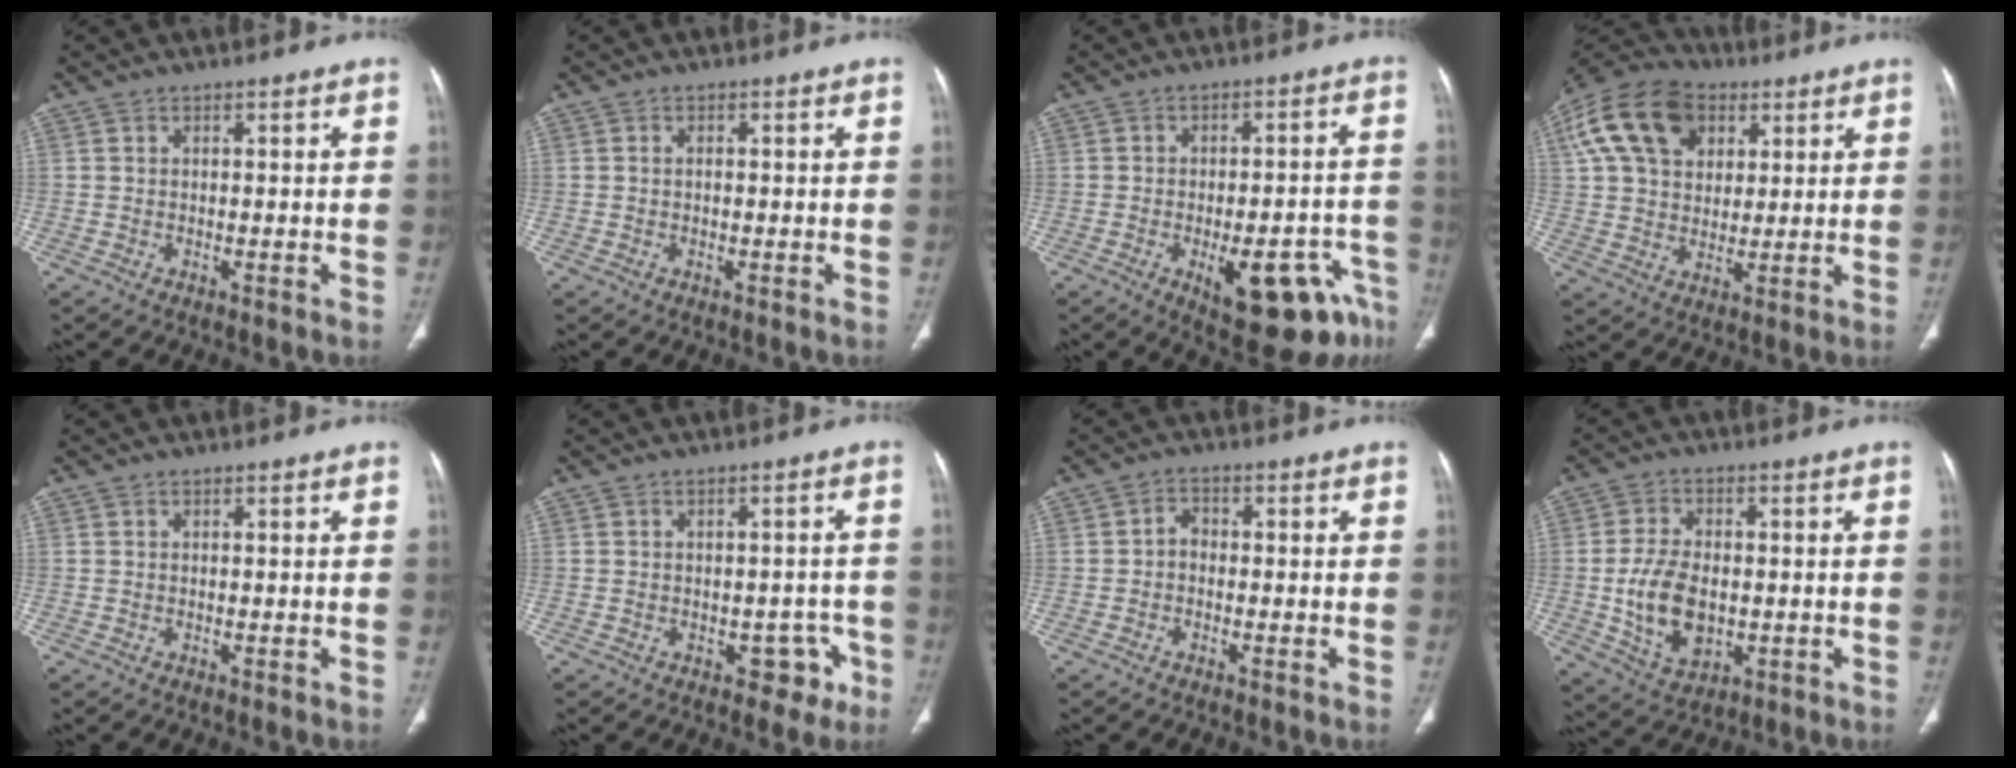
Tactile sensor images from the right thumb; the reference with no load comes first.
{"total": 0.6, "force": [0.0, 0.4, 0.5], "torque": [-0.010, 0.004, 0.000]}
{"total": 15.7, "force": [-8.1, 6.2, 11.9], "torque": [-0.089, 0.047, -0.095]}
{"total": 17.5, "force": [6.6, 12.4, 10.5], "torque": [-0.189, 0.005, 0.110]}
{"total": 0.0}
{"total": 5.0, "force": [-2.4, 3.4, 2.7], "torque": [-0.001, 0.023, -0.025]}
{"total": 2.3, "force": [-0.7, 1.7, 1.4], "torque": [-0.015, 0.013, -0.020]}
{"total": 11.2, "force": [-1.2, 7.2, 8.5], "torque": [-0.143, -0.002, -0.011]}